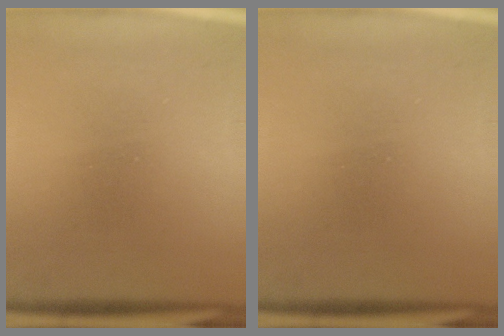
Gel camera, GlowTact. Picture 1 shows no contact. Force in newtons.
{"total": 0.0}